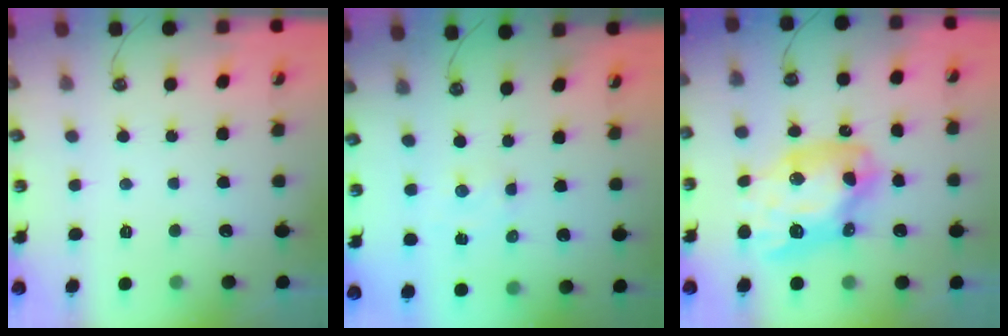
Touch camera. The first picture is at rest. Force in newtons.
{"total": 1.7, "press": 1.6, "slide": 0.3}
{"total": 15.1, "press": 15.0, "slide": 2.1}